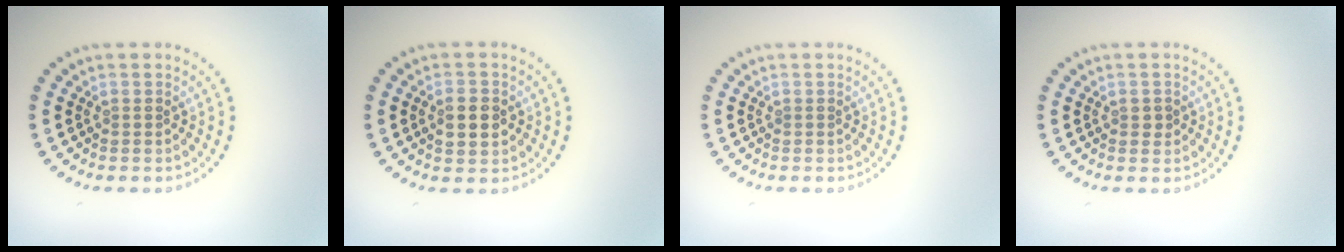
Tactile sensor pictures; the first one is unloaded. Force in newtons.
{"total": 2.9, "press": 2.9, "slide": 0.2}
{"total": 0.0}
{"total": 0.9, "press": 0.9, "slide": 0.3}